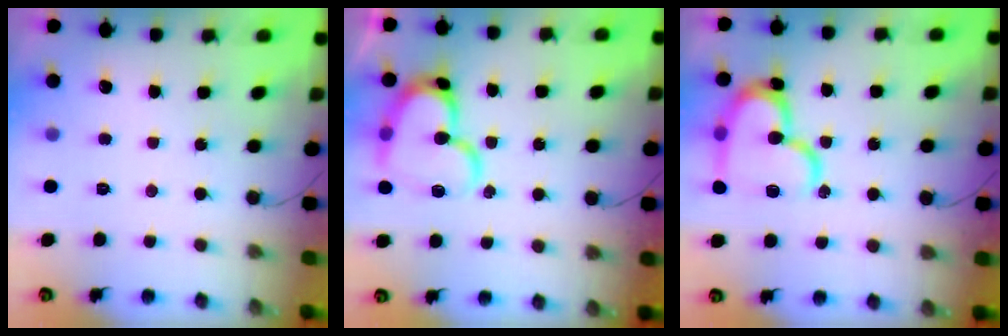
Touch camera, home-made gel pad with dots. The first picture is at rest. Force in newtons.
{"total": 15.9, "press": 15.8, "slide": 1.9}
{"total": 19.4, "press": 19.3, "slide": 1.9}